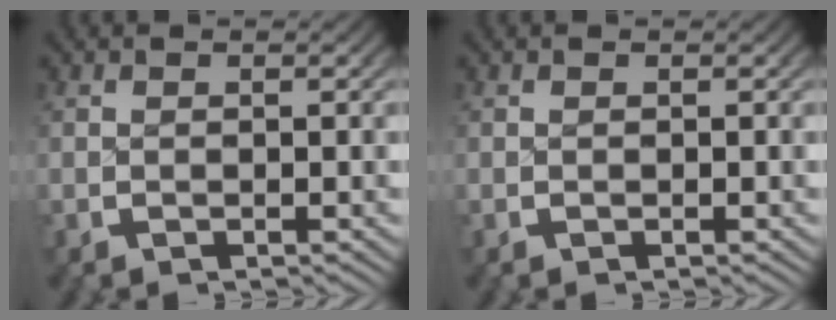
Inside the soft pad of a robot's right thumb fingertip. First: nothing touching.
{"total": 0.0}